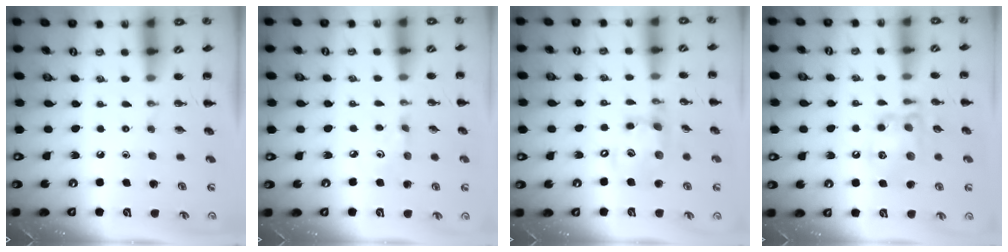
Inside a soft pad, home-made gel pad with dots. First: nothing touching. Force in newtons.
{"total": 3.8, "press": 3.6, "slide": 1.1}
{"total": 12.4, "press": 12.2, "slide": 2.5}
{"total": 15.3, "press": 15.1, "slide": 2.1}